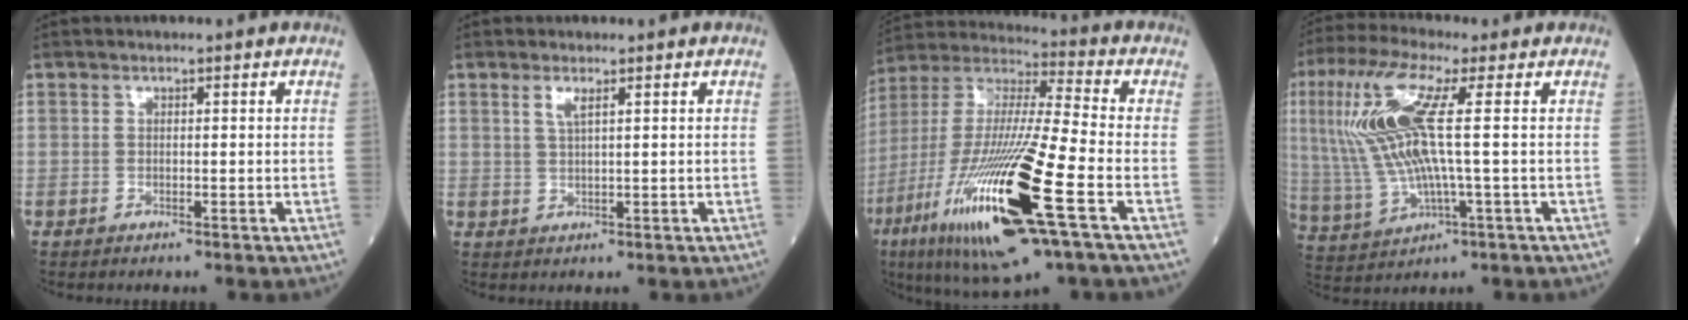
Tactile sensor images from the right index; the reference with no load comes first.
{"total": 2.0, "force": [1.1, 0.1, 1.6], "torque": [-0.040, -0.001, 0.026]}
{"total": 24.9, "force": [-9.5, 2.3, 22.9], "torque": [-0.487, -0.049, -0.173]}
{"total": 13.5, "force": [2.3, 1.5, 13.3], "torque": [-0.311, 0.016, 0.047]}